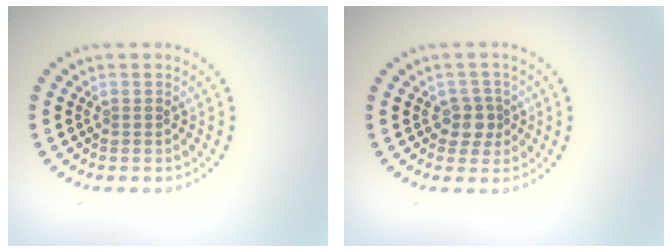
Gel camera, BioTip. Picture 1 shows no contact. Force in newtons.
{"total": 2.0, "press": 1.7, "slide": 1.0}